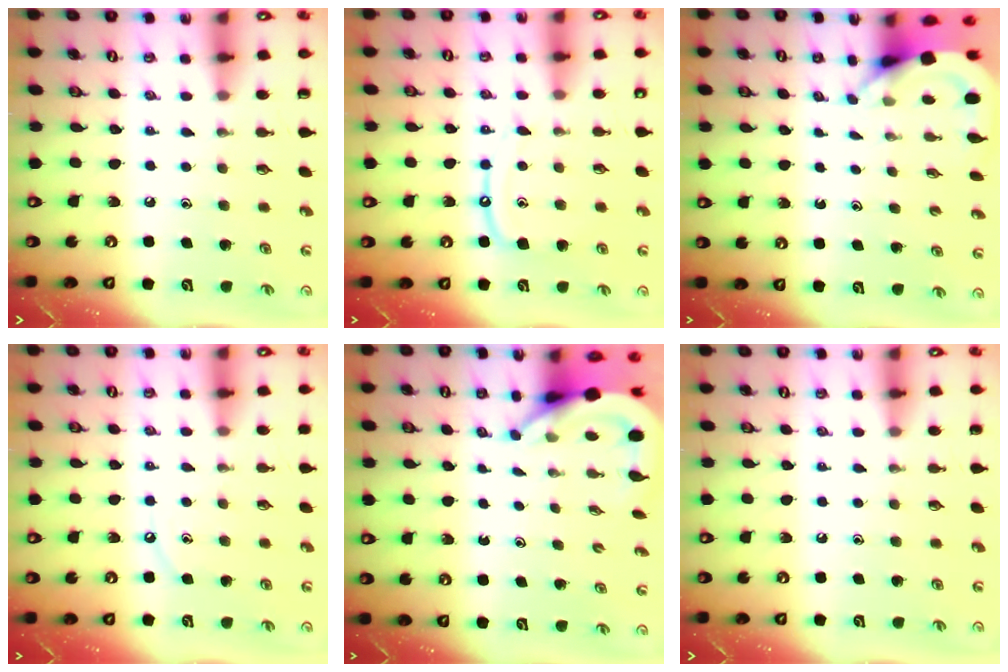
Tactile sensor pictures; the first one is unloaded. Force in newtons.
{"total": 9.1, "press": 9.1, "slide": 0.9}
{"total": 3.8, "press": 3.8, "slide": 0.3}
{"total": 3.5, "press": 3.5, "slide": 0.5}
{"total": 6.6, "press": 6.5, "slide": 0.9}
{"total": 0.0}